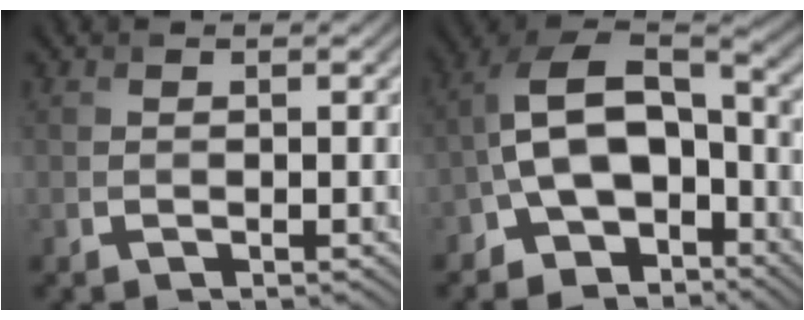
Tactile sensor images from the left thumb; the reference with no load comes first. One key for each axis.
{"total": 13.4, "fx": -5.4, "fy": 8.5, "fz": 8.9, "tx": -0.170, "ty": -0.008, "tz": -0.104}